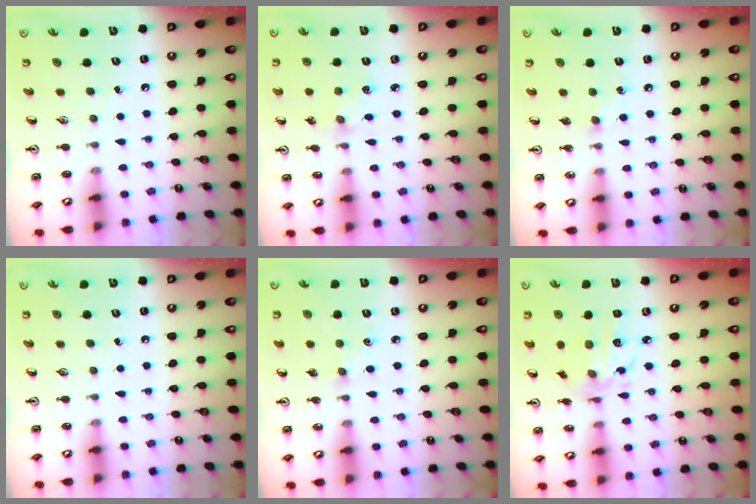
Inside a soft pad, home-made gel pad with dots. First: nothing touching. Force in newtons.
{"total": 1.9, "press": 1.9, "slide": 0.2}
{"total": 3.7, "press": 3.7, "slide": 0.6}
{"total": 0.0}
{"total": 2.5, "press": 2.5, "slide": 0.2}
{"total": 8.5, "press": 8.4, "slide": 0.7}